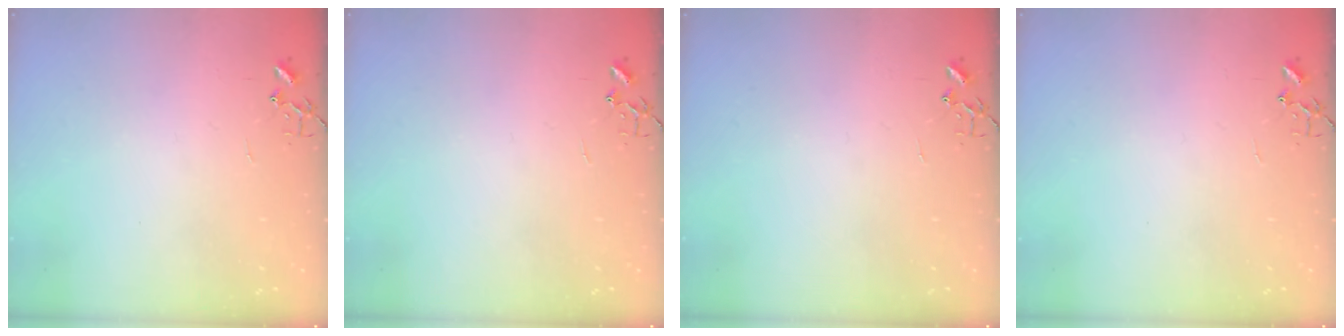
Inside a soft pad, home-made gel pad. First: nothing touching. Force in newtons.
{"total": 0.0}
{"total": 0.0}
{"total": 0.0}